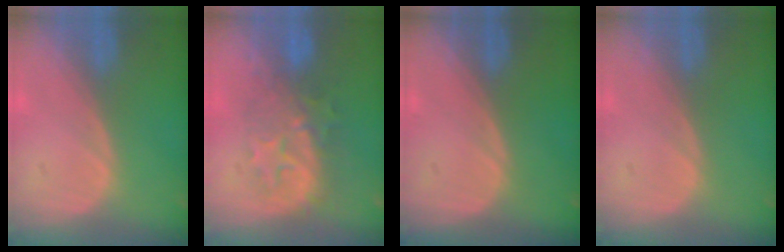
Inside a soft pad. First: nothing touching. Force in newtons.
{"total": 7.8, "press": 7.6, "slide": 1.7}
{"total": 0.0}
{"total": 0.0}